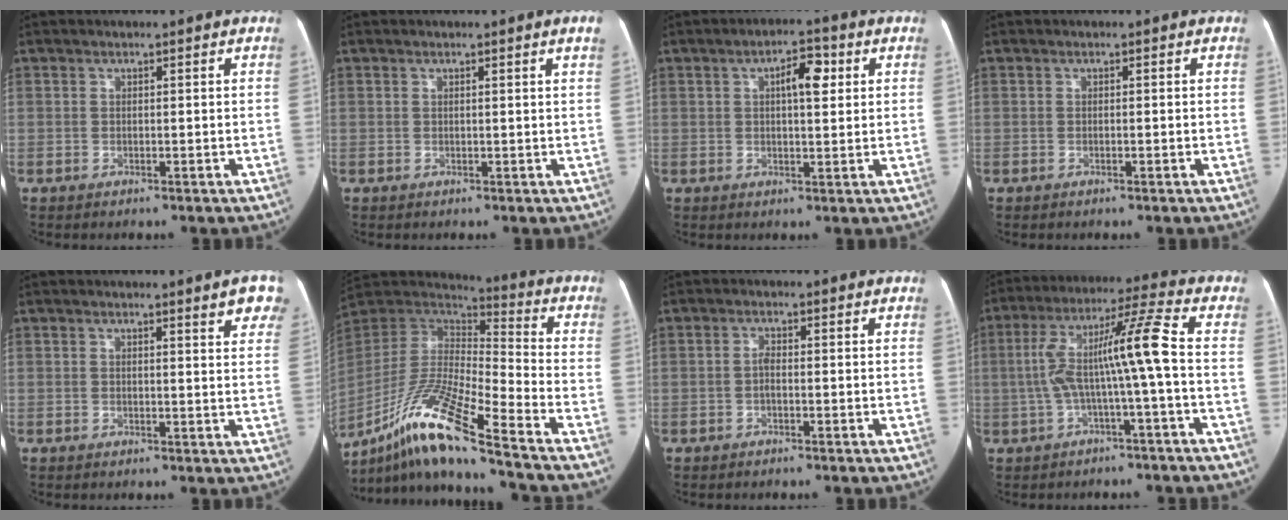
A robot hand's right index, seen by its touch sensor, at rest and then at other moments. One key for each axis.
{"total": 1.4, "fx": 0.9, "fy": -0.4, "fz": 1.0, "tx": -0.015, "ty": -0.004, "tz": 0.009}
{"total": 5.3, "fx": 1.6, "fy": 1.8, "fz": 4.7, "tx": -0.074, "ty": 0.014, "tz": 0.023}
{"total": 0.0}
{"total": 4.9, "fx": 3.5, "fy": 0.7, "fz": 3.3, "tx": -0.026, "ty": -0.008, "tz": 0.026}
{"total": 19.4, "fx": -13.2, "fy": 0.7, "fz": 14.2, "tx": -0.310, "ty": -0.021, "tz": -0.244}
{"total": 1.1, "fx": -0.3, "fy": 0.3, "fz": 1.0, "tx": -0.016, "ty": 0.003, "tz": -0.007}
{"total": 10.5, "fx": -1.2, "fy": -1.0, "fz": 10.4, "tx": -0.191, "ty": 0.040, "tz": -0.019}